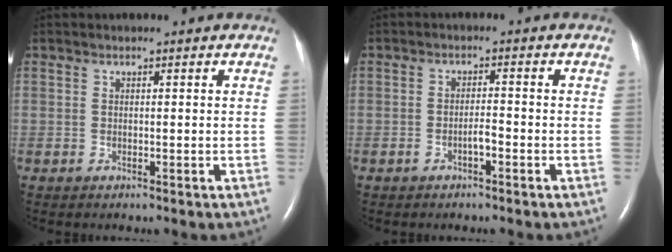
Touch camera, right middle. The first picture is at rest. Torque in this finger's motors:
{"motor_torque": [-0.02, 0.02, 0.01, 0.03]}